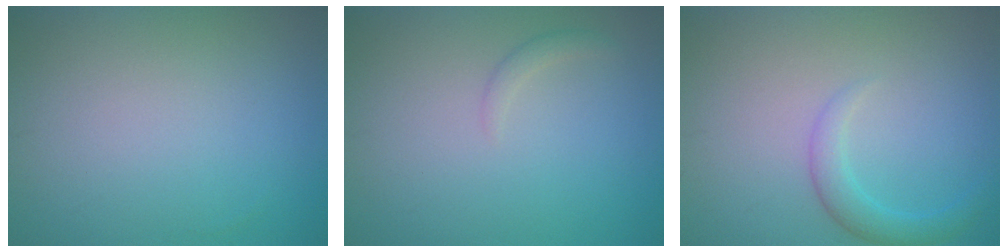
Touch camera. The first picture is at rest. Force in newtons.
{"total": 0.8, "press": 0.8, "slide": 0.0}
{"total": 2.2, "press": 2.2, "slide": 0.1}